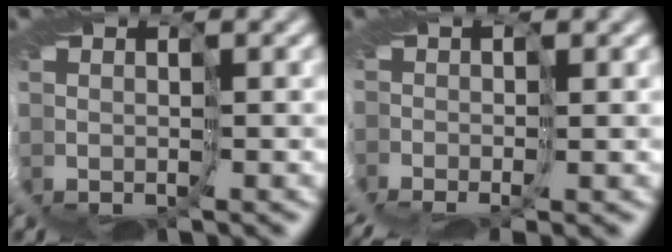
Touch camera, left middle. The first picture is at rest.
{"total": 4.6, "force": [-1.8, 1.5, 4.0], "torque": [-0.081, -0.008, -0.031]}